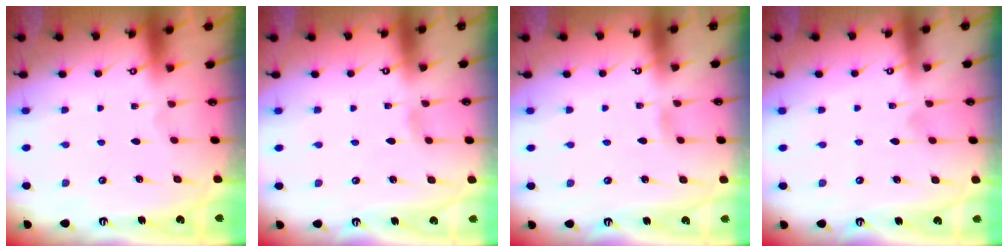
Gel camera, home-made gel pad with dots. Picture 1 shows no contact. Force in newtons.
{"total": 1.9, "press": 1.9, "slide": 0.2}
{"total": 2.5, "press": 2.5, "slide": 0.3}
{"total": 3.8, "press": 3.8, "slide": 0.4}